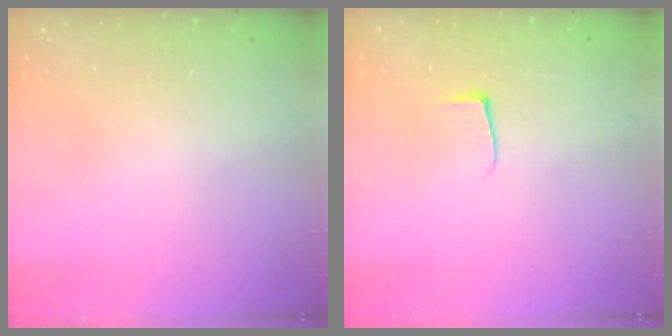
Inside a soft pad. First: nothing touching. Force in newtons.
{"total": 3.7, "press": 3.7, "slide": 0.5}